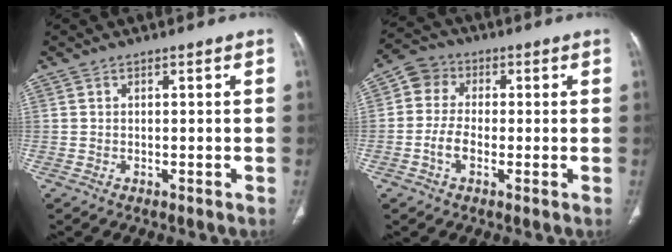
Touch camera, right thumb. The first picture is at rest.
{"total": 6.5, "force": [-1.2, 5.0, 3.9], "torque": [-0.072, 0.019, -0.035]}